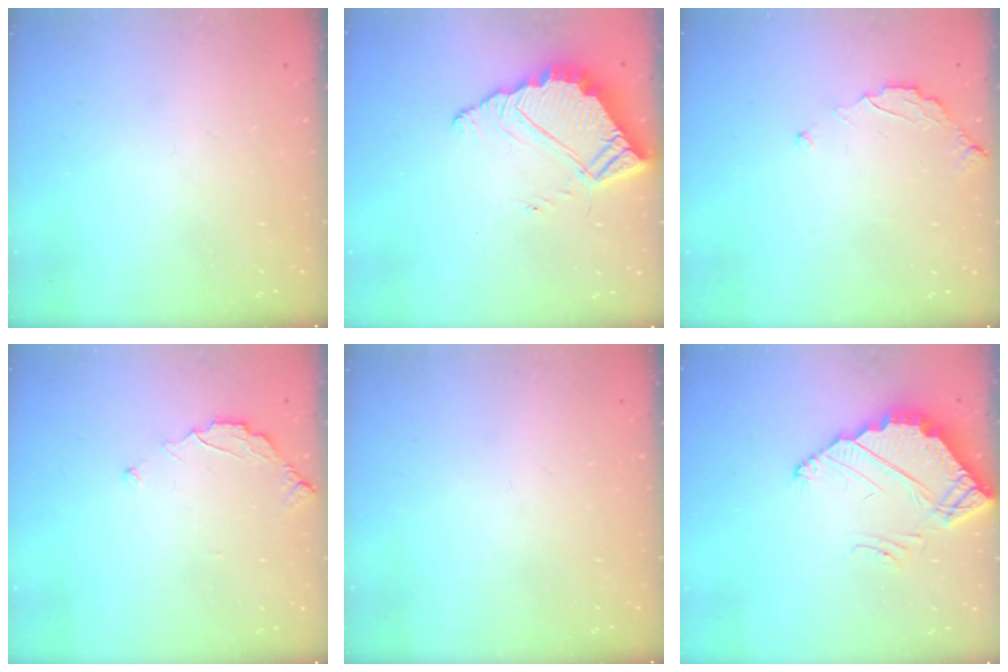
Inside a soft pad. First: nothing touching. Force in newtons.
{"total": 7.4, "press": 7.4, "slide": 0.3}
{"total": 2.9, "press": 2.9, "slide": 0.3}
{"total": 3.0, "press": 3.0, "slide": 0.3}
{"total": 0.0}
{"total": 5.0, "press": 5.0, "slide": 0.2}